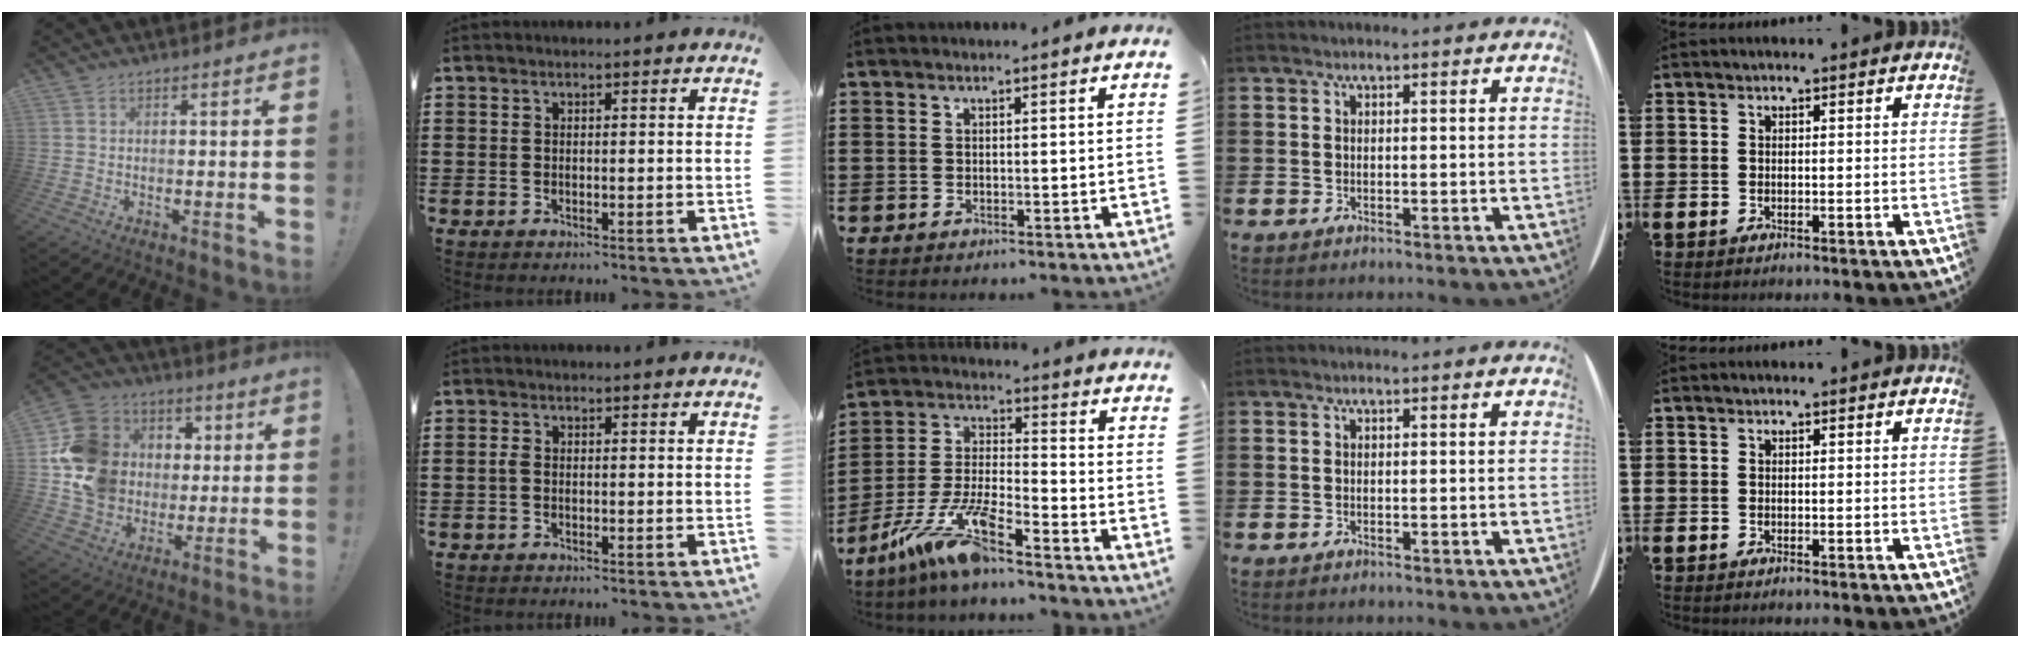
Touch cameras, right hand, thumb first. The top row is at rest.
{"thumb": {"total": 17.9, "force": [1.5, 16.3, 7.2], "torque": [-0.105, 0.010, 0.060]}, "index": {"total": 1.0, "force": [-0.3, 0.4, 0.8], "torque": [-0.025, -0.003, -0.008]}, "middle": {"total": 11.3, "force": [-8.8, 1.2, 6.9], "torque": [-0.156, 0.000, -0.176]}}